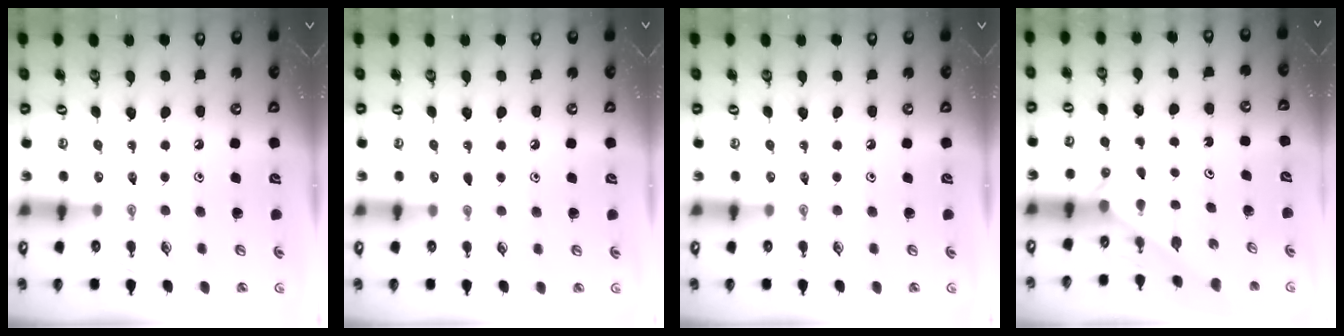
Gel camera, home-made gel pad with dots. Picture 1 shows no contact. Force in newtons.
{"total": 3.7, "press": 3.7, "slide": 0.5}
{"total": 0.0}
{"total": 2.1, "press": 2.1, "slide": 0.2}